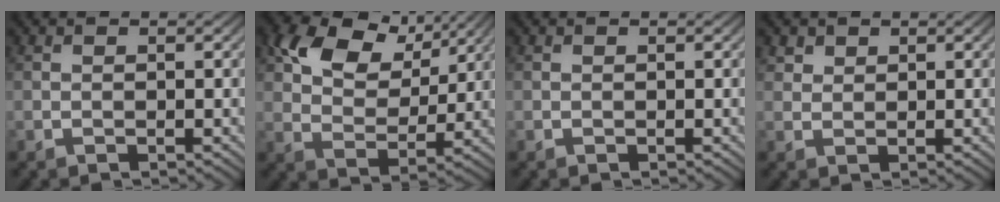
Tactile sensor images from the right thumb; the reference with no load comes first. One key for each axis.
{"total": 10.0, "fx": 5.2, "fy": 6.1, "fz": 6.0, "tx": -0.125, "ty": 0.002, "tz": 0.095}
{"total": 0.0}
{"total": 1.7, "fx": 1.2, "fy": 1.1, "fz": 0.4, "tx": -0.011, "ty": -0.002, "tz": 0.028}